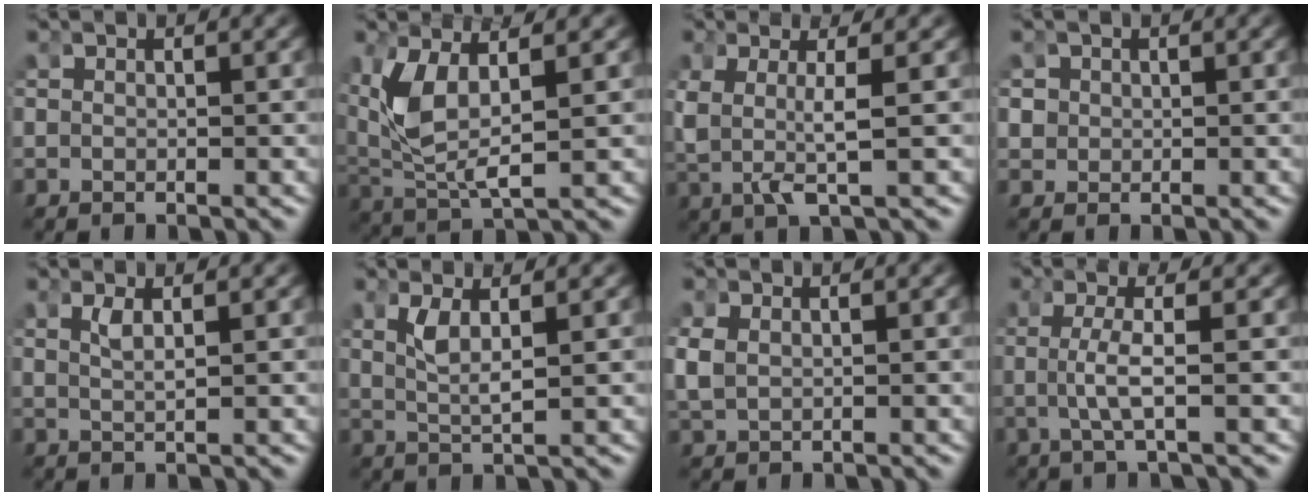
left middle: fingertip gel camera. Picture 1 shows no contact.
{"total": 5.1, "force": [1.0, 2.5, 4.4], "torque": [-0.124, -0.011, 0.033]}
{"total": 4.2, "force": [0.6, 1.5, 3.9], "torque": [-0.098, -0.016, 0.023]}
{"total": 2.3, "force": [0.4, 2.1, 0.7], "torque": [-0.028, -0.002, 0.010]}
{"total": 1.3, "force": [0.5, -0.3, 1.2], "torque": [-0.030, -0.006, 0.018]}
{"total": 2.3, "force": [0.7, 0.3, 2.2], "torque": [-0.052, -0.007, 0.021]}
{"total": 2.3, "force": [0.4, 1.9, 1.3], "torque": [-0.043, -0.007, 0.020]}
{"total": 2.9, "force": [-0.2, -0.4, 2.9], "torque": [-0.069, -0.005, 0.002]}